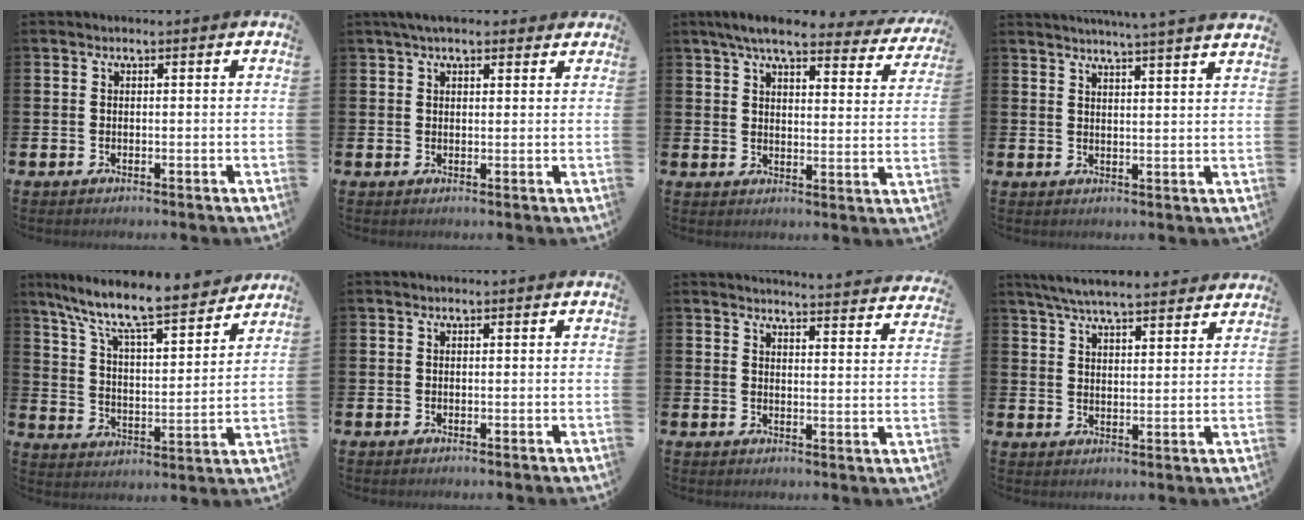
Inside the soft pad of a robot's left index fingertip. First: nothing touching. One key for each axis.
{"total": 3.4, "fx": 2.8, "fy": 1.2, "fz": 1.5, "tx": -0.029, "ty": -0.001, "tz": 0.050}
{"total": 6.7, "fx": 5.9, "fy": 1.1, "fz": 3.0, "tx": -0.065, "ty": -0.029, "tz": 0.099}
{"total": 4.4, "fx": 4.2, "fy": -1.2, "fz": 0.4, "tx": -0.010, "ty": -0.028, "tz": 0.072}
{"total": 10.5, "fx": 9.3, "fy": 1.5, "fz": 4.5, "tx": -0.112, "ty": -0.069, "tz": 0.152}
{"total": 0.0}
{"total": 4.3, "fx": 4.3, "fy": -0.2, "fz": 0.2, "tx": 0.000, "ty": -0.038, "tz": 0.073}
{"total": 6.6, "fx": 6.3, "fy": 0.7, "fz": 1.8, "tx": -0.048, "ty": -0.029, "tz": 0.112}